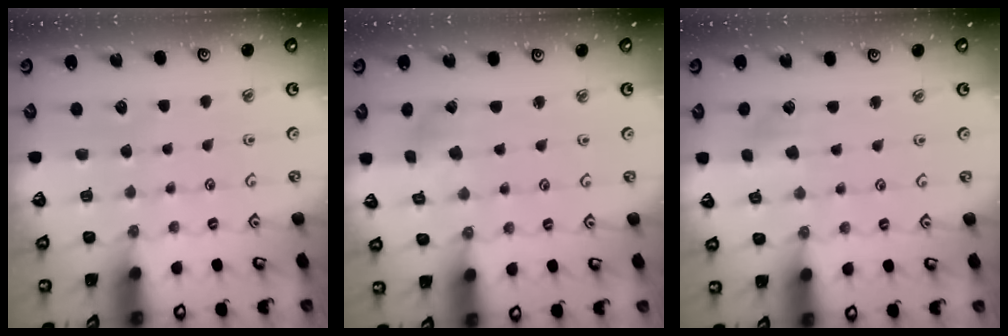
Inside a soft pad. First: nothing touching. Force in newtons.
{"total": 1.1, "press": 1.0, "slide": 0.4}
{"total": 2.8, "press": 2.8, "slide": 0.2}